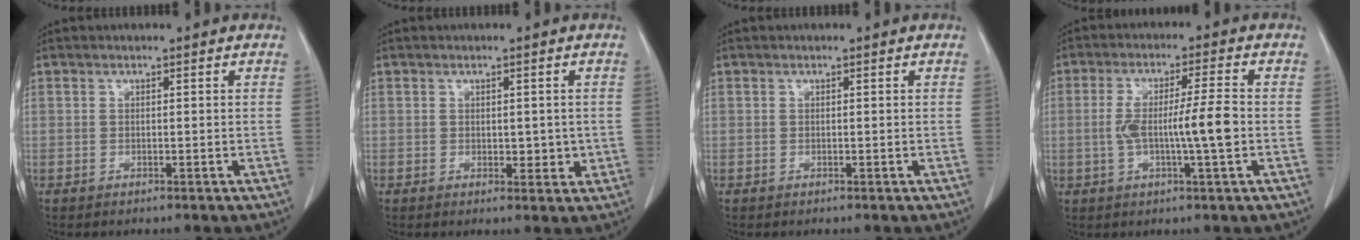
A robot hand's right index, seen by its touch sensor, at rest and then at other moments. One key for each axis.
{"total": 2.3, "fx": -0.1, "fy": 1.3, "fz": 1.9, "tx": -0.022, "ty": -0.002, "tz": 0.004}
{"total": 0.0}
{"total": 8.1, "fx": -1.0, "fy": 0.0, "fz": 8.1, "tx": -0.150, "ty": 0.004, "tz": -0.018}